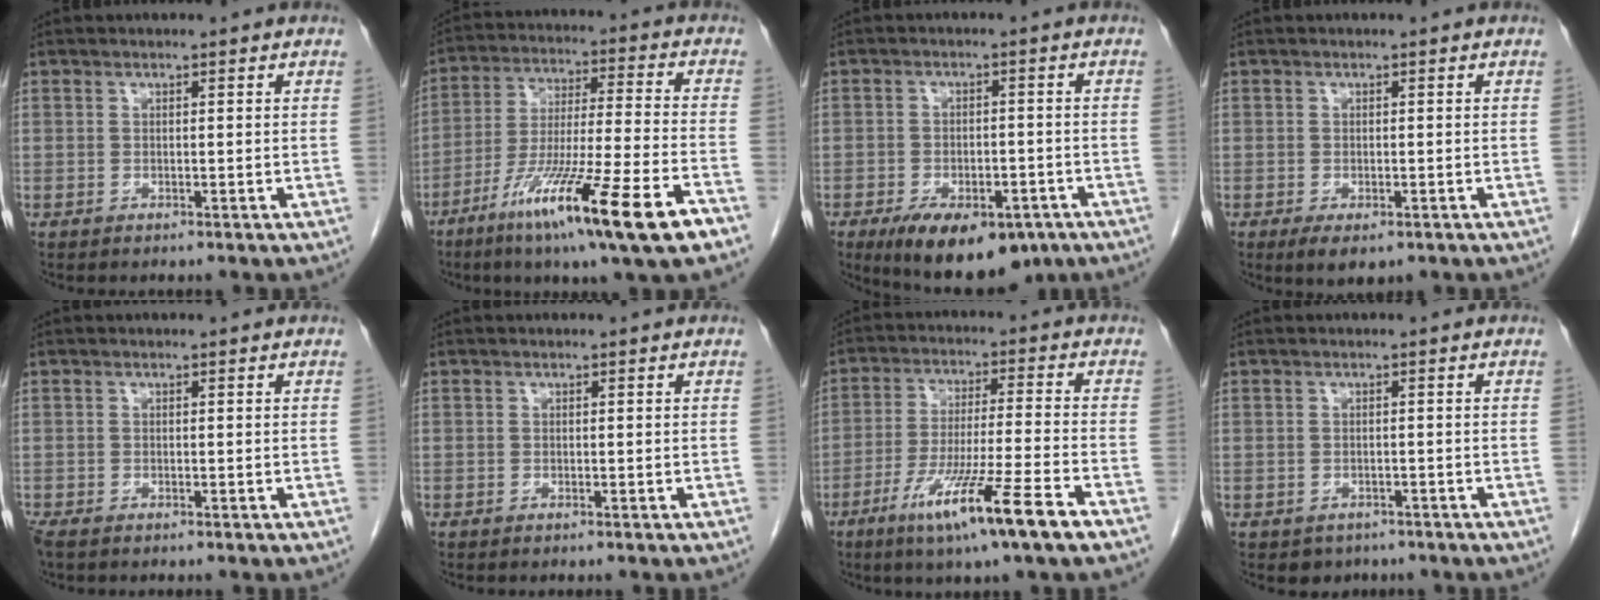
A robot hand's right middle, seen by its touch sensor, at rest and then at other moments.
{"total": 19.1, "force": [-10.8, -0.1, 15.8], "torque": [-0.270, -0.054, -0.187]}
{"total": 13.0, "force": [-8.5, 5.8, 8.0], "torque": [-0.128, -0.008, -0.122]}
{"total": 3.5, "force": [-2.1, 1.4, 2.5], "torque": [-0.041, -0.008, -0.026]}
{"total": 1.8, "force": [-1.4, 0.7, 0.9], "torque": [-0.023, -0.006, -0.025]}
{"total": 0.0}
{"total": 13.0, "force": [-7.4, -1.0, 10.6], "torque": [-0.196, -0.035, -0.130]}
{"total": 2.6, "force": [-1.9, 1.7, 0.2], "torque": [-0.009, 0.004, -0.023]}